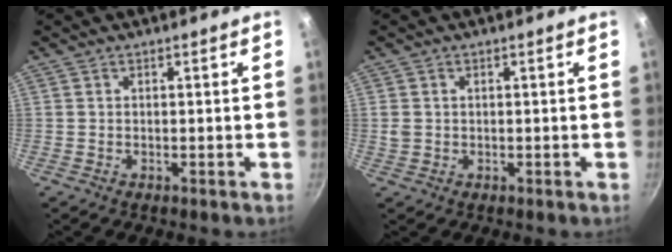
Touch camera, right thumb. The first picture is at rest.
{"total": 2.0, "force": [0.2, 1.7, 1.1], "torque": [-0.020, 0.002, 0.006]}